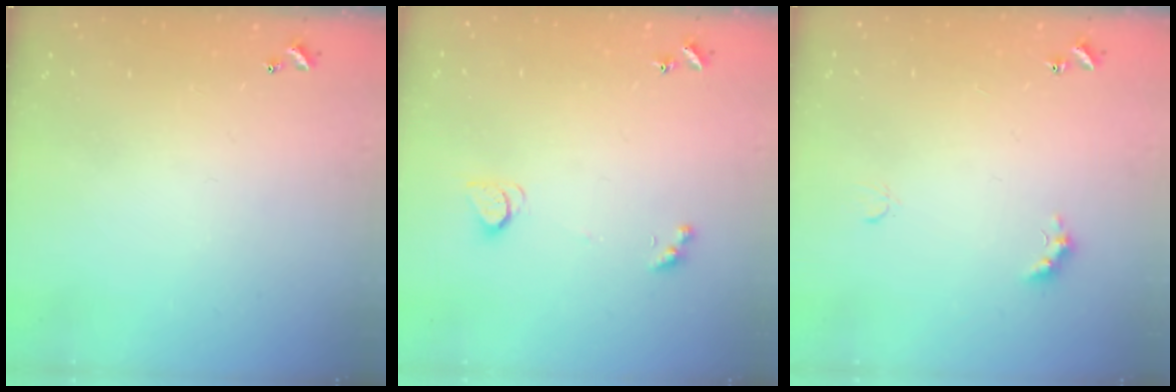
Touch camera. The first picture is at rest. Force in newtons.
{"total": 2.6, "press": 2.6, "slide": 0.5}
{"total": 2.8, "press": 2.7, "slide": 0.6}